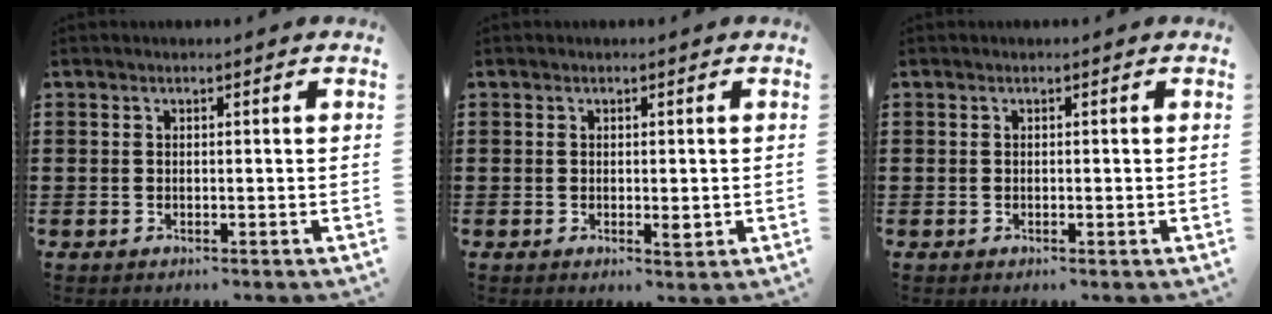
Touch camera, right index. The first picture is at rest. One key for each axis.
{"total": 1.5, "fx": -0.2, "fy": 0.6, "fz": 1.4, "tx": -0.024, "ty": -0.001, "tz": -0.002}
{"total": 0.0}